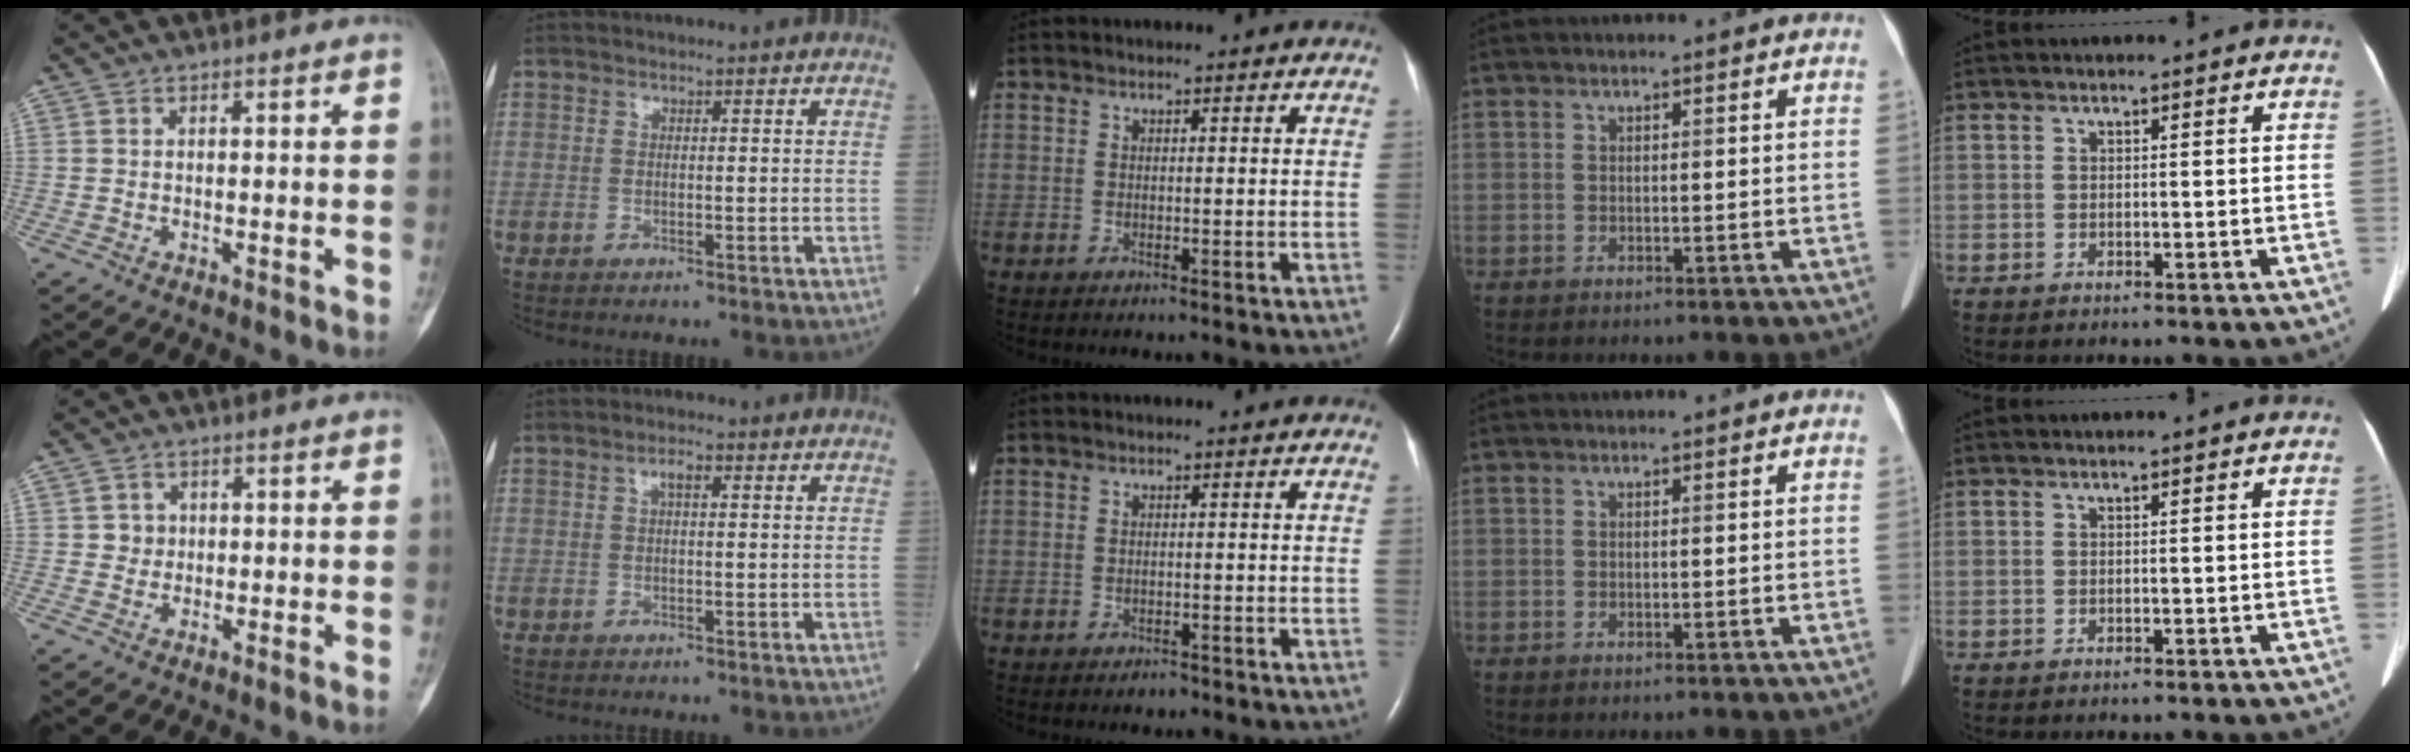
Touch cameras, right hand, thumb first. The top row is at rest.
{"thumb": {"total": 2.1, "force": [0.2, 2.0, 0.6], "torque": [0.002, 0.005, -0.001]}, "index": {"total": 1.6, "force": [0.6, 0.6, 1.4], "torque": [-0.026, 0.009, 0.013]}, "middle": {"total": 0.9, "force": [-0.7, 0.4, 0.3], "torque": [-0.008, -0.001, -0.009]}}